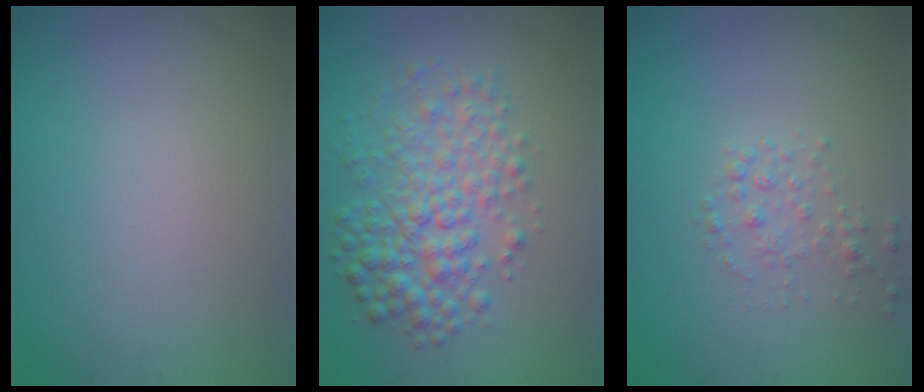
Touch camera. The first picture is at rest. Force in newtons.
{"total": 4.8, "press": 4.8, "slide": 0.1}
{"total": 1.4, "press": 1.4, "slide": 0.0}